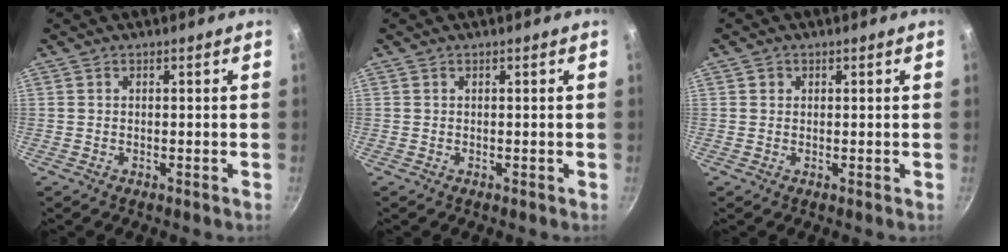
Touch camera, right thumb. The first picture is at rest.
{"total": 0.0}
{"total": 0.9, "force": [0.4, 0.8, 0.2], "torque": [0.000, 0.000, 0.002]}